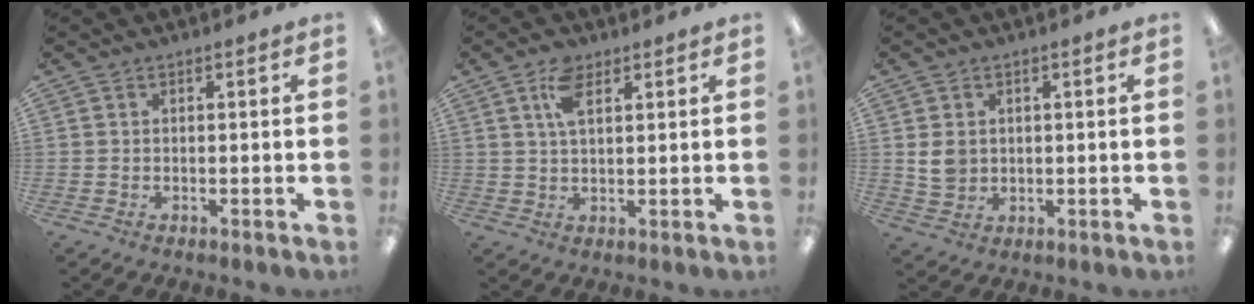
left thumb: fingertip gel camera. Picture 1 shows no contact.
{"total": 6.4, "force": [3.4, 3.1, 4.4], "torque": [-0.089, 0.003, 0.059]}
{"total": 4.3, "force": [0.9, 3.7, 2.1], "torque": [-0.027, 0.001, 0.016]}